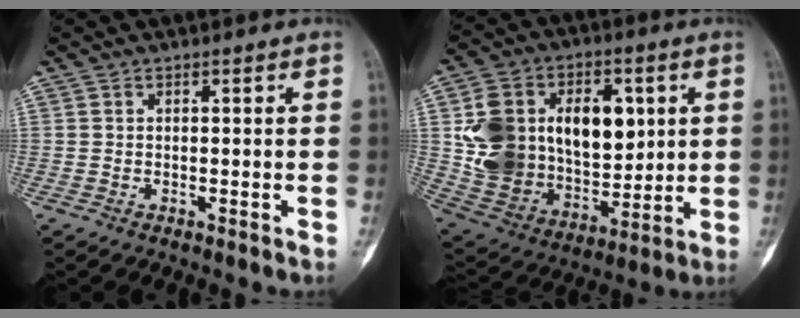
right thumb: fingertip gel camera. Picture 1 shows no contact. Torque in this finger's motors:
{"motor_torque": [2.27, 2.63, 0.95, -0.52, 0.13]}